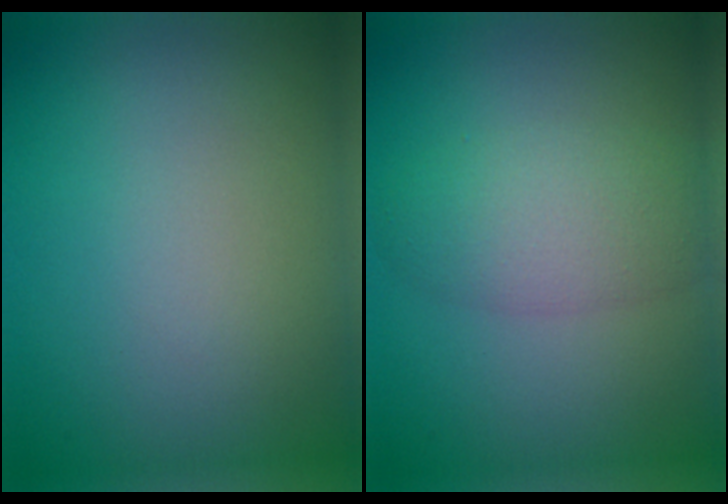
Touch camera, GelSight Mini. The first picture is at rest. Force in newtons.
{"total": 4.0, "press": 4.0, "slide": 0.1}